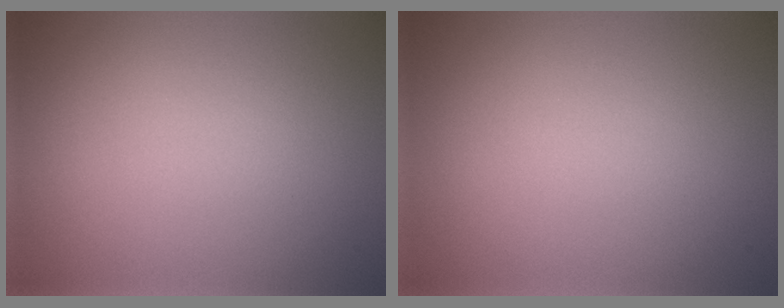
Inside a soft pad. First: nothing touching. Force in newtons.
{"total": 0.0}